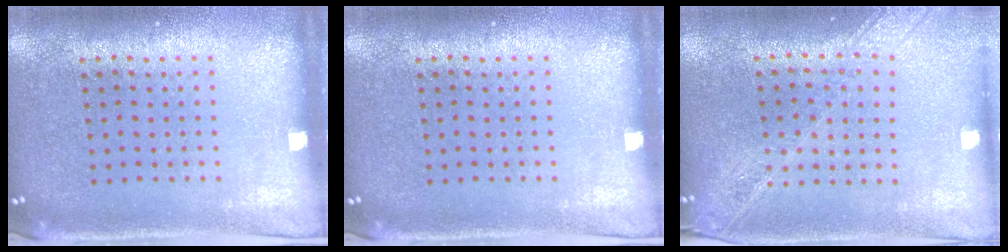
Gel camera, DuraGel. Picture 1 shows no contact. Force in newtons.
{"total": 0.0}
{"total": 2.1, "press": 1.8, "slide": 1.0}